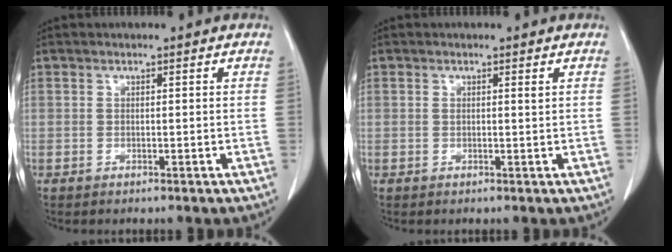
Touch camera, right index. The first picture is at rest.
{"total": 0.7, "force": [0.5, 0.0, 0.6], "torque": [-0.010, 0.000, 0.010]}